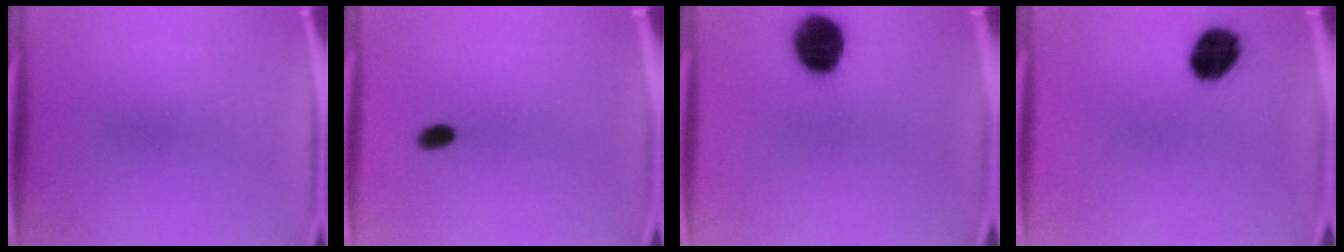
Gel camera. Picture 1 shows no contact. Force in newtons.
{"total": 2.5}
{"total": 12.3}
{"total": 10.4}